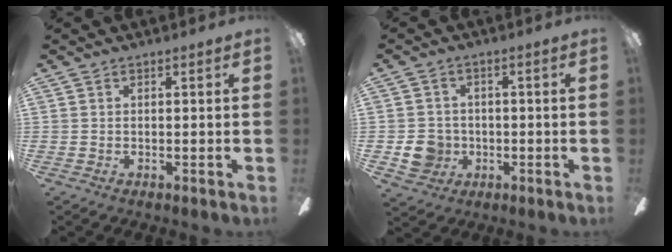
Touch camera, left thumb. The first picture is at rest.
{"total": 6.8, "force": [-1.3, 6.3, 2.3], "torque": [-0.050, 0.011, -0.022]}